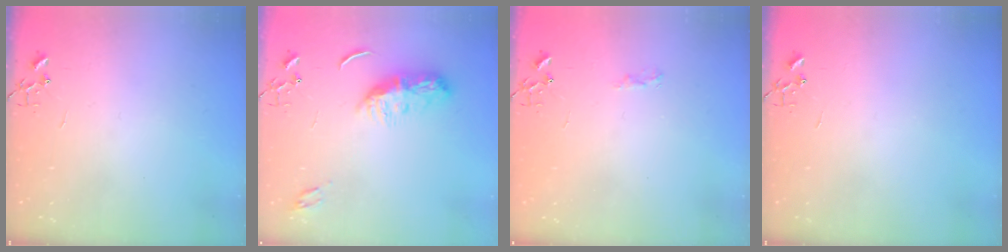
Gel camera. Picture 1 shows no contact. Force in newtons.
{"total": 10.4, "press": 10.4, "slide": 0.0}
{"total": 5.6, "press": 5.6, "slide": 0.6}
{"total": 0.0}